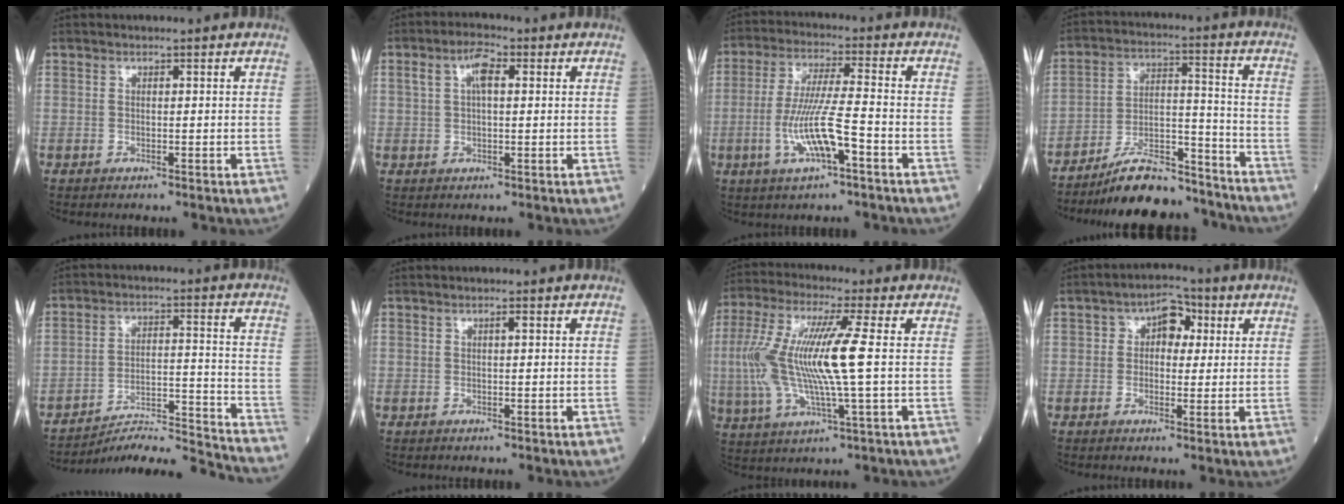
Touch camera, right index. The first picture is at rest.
{"total": 4.5, "force": [1.3, 1.6, 3.9], "torque": [-0.080, 0.019, 0.026]}
{"total": 9.6, "force": [-3.3, 0.7, 9.0], "torque": [-0.180, -0.004, -0.063]}
{"total": 14.0, "force": [-12.8, 2.9, 4.8], "torque": [-0.071, 0.032, -0.217]}
{"total": 14.5, "force": [-14.2, -2.3, 1.8], "torque": [-0.020, 0.017, -0.223]}
{"total": 0.6, "force": [0.2, 0.1, 0.6], "torque": [-0.012, 0.002, 0.003]}
{"total": 14.6, "force": [0.3, 1.4, 14.5], "torque": [-0.317, 0.007, 0.000]}
{"total": 5.2, "force": [1.4, 3.3, 3.8], "torque": [-0.051, 0.024, 0.017]}